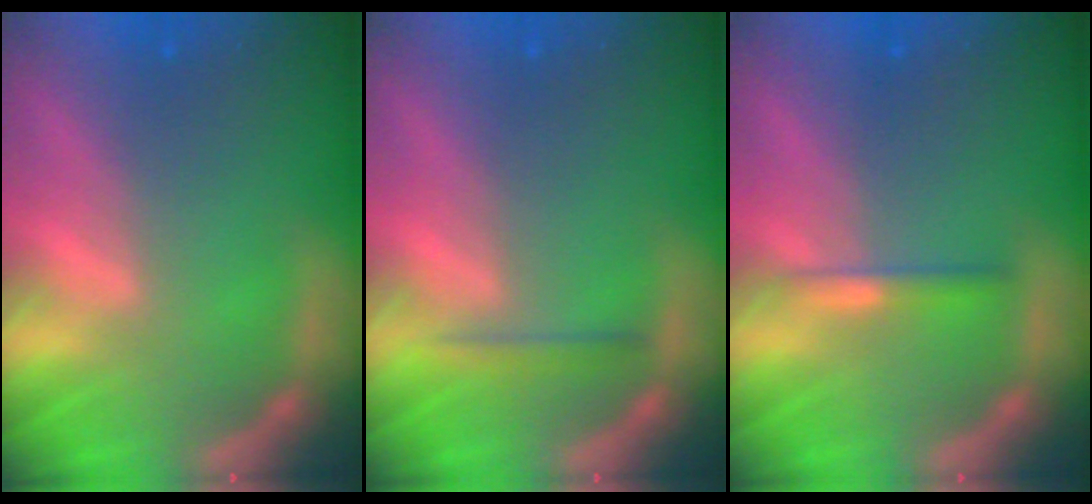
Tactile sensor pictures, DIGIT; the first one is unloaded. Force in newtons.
{"total": 1.4}
{"total": 1.4}